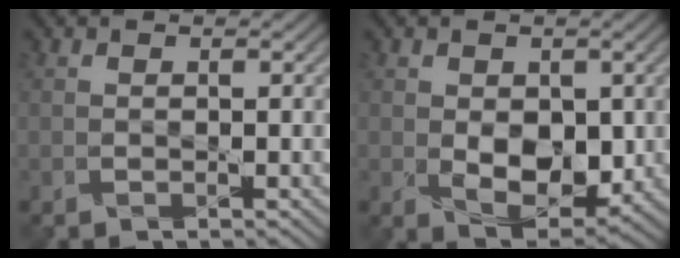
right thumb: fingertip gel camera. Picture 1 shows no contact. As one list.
[{"total": 5.9, "force": [0.0, 3.9, 4.4], "torque": [-0.082, -0.016, 0.006]}]